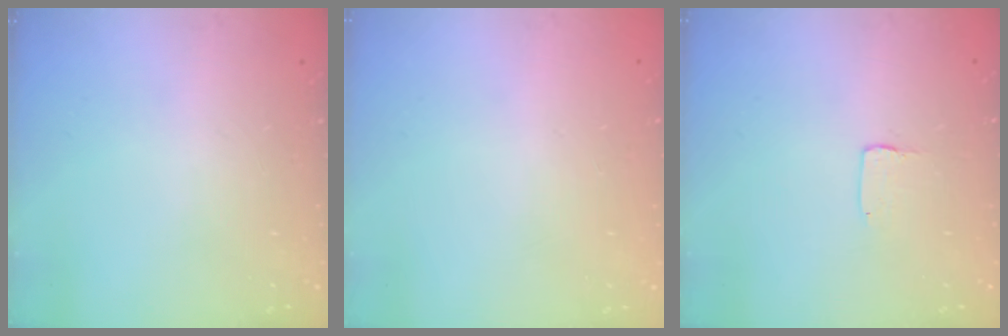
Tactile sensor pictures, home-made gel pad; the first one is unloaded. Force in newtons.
{"total": 0.5, "press": 0.5, "slide": 0.1}
{"total": 1.0, "press": 1.0, "slide": 0.1}